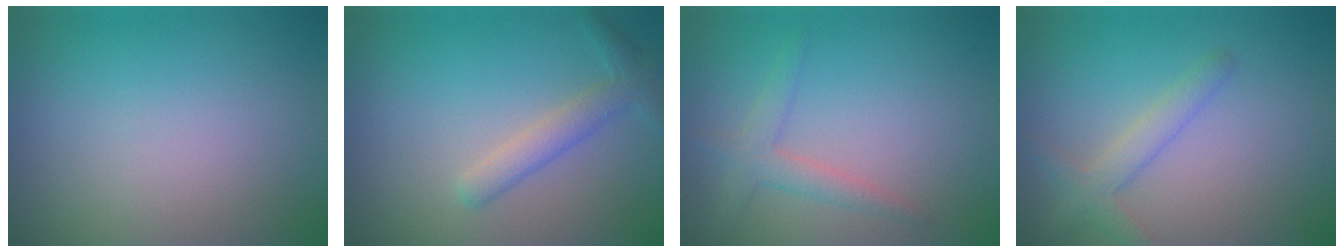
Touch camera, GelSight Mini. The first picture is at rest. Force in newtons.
{"total": 2.6, "press": 2.5, "slide": 0.1}
{"total": 2.1, "press": 2.1, "slide": 0.1}
{"total": 2.4, "press": 2.4, "slide": 0.1}